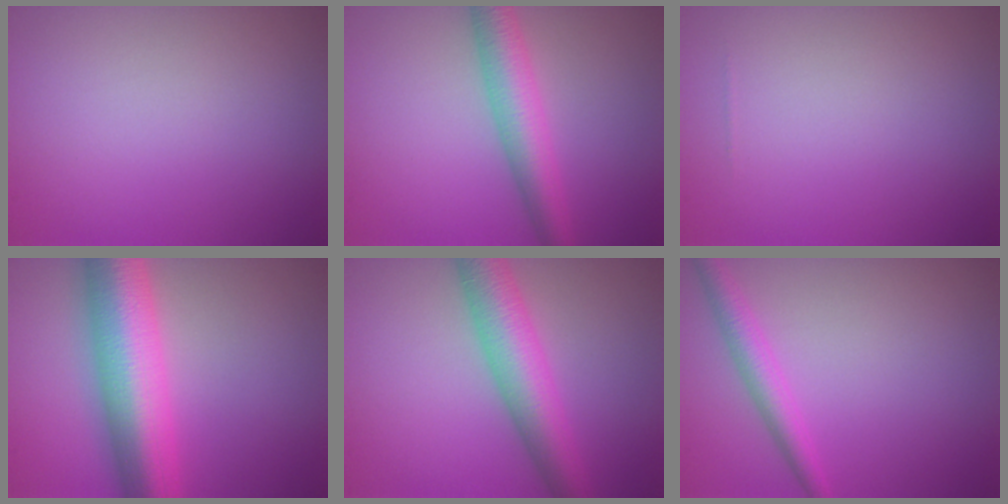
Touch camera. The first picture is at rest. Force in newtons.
{"total": 4.8, "press": 4.8, "slide": 0.1}
{"total": 0.0}
{"total": 10.7, "press": 10.7, "slide": 0.1}
{"total": 6.4, "press": 6.4, "slide": 0.3}
{"total": 2.7, "press": 2.7, "slide": 0.1}